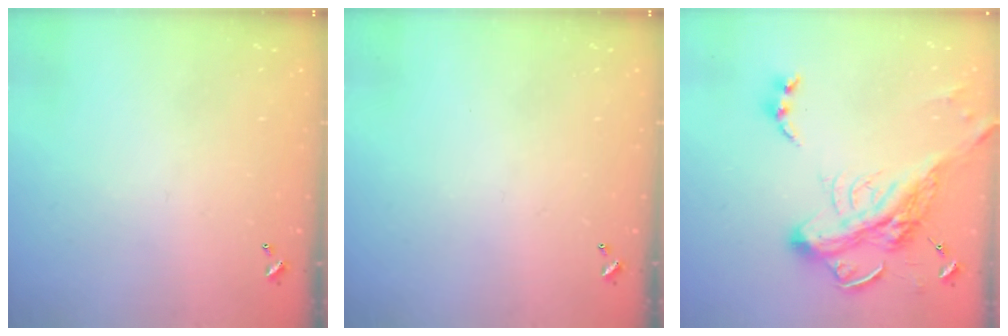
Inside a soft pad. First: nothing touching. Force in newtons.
{"total": 0.0}
{"total": 10.9, "press": 10.7, "slide": 2.2}